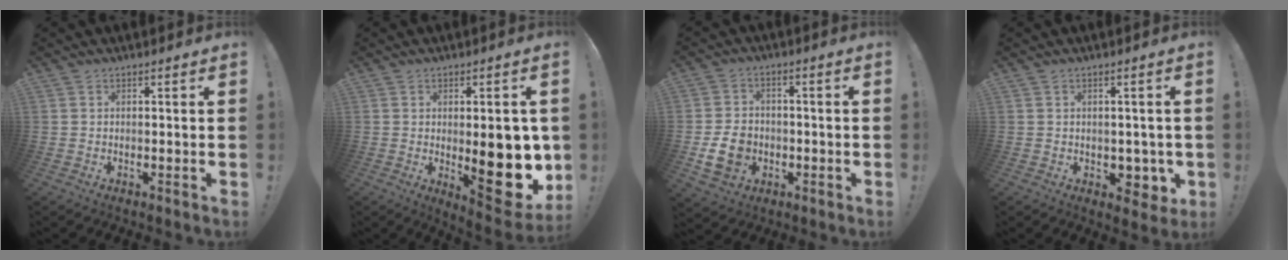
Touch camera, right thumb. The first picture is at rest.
{"total": 18.0, "force": [-1.1, 6.9, 16.6], "torque": [-0.186, -0.017, 0.000]}
{"total": 10.4, "force": [-2.6, 8.2, 5.8], "torque": [-0.110, 0.017, -0.041]}
{"total": 5.0, "force": [-0.4, 4.2, 2.6], "torque": [-0.016, 0.001, -0.001]}